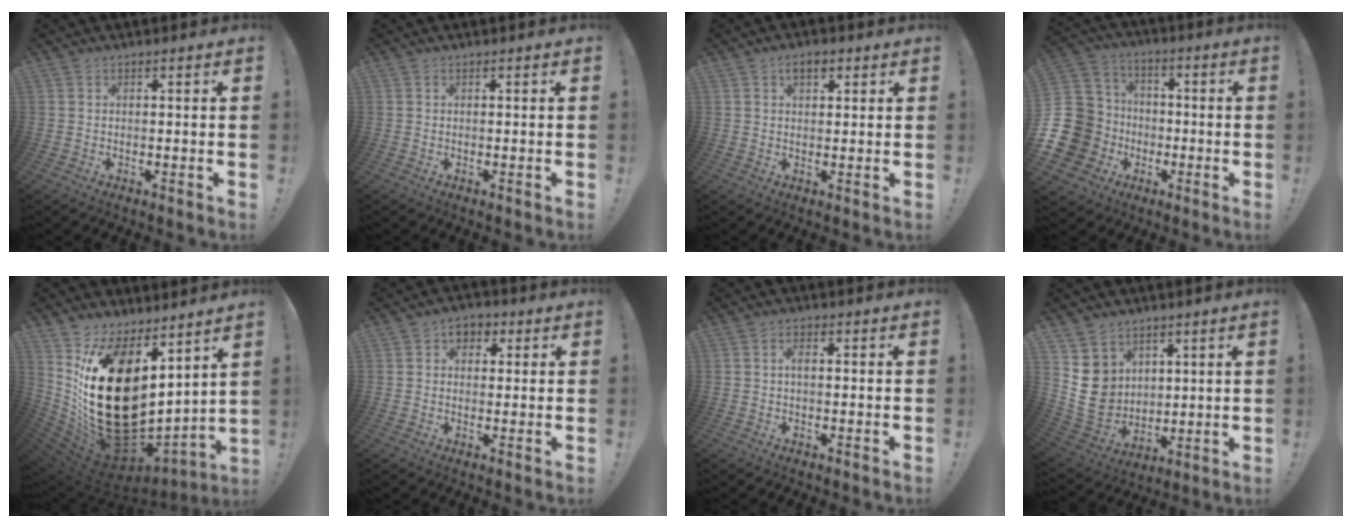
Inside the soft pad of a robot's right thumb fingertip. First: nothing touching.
{"total": 0.0}
{"total": 3.6, "force": [1.5, 2.2, 2.5], "torque": [-0.037, 0.002, 0.025]}
{"total": 17.7, "force": [-3.8, 15.7, 7.1], "torque": [-0.140, 0.029, -0.030]}
{"total": 26.6, "force": [2.4, 15.9, 21.1], "torque": [-0.416, -0.039, 0.074]}
{"total": 4.5, "force": [1.1, 3.7, 2.2], "torque": [-0.016, 0.000, 0.017]}
{"total": 1.9, "force": [-0.2, 0.6, 1.8], "torque": [-0.043, 0.010, -0.004]}
{"total": 10.9, "force": [3.7, 9.5, 3.7], "torque": [-0.072, -0.036, 0.082]}